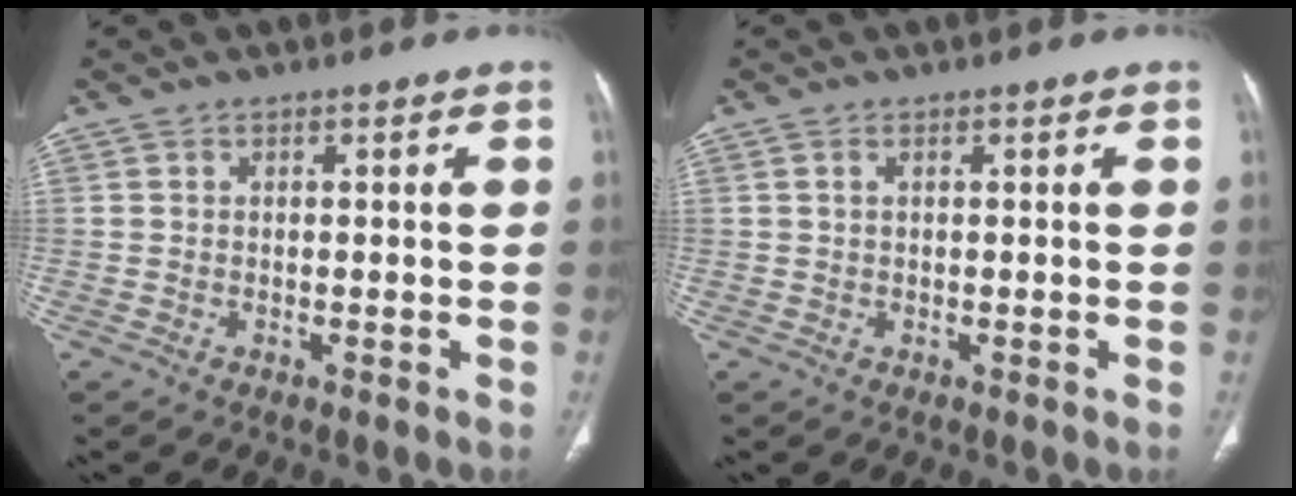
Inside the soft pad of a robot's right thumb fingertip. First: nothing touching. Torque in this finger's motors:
{"motor_torque": [-0.67, -0.02, -0.54, -0.09, -0.03]}